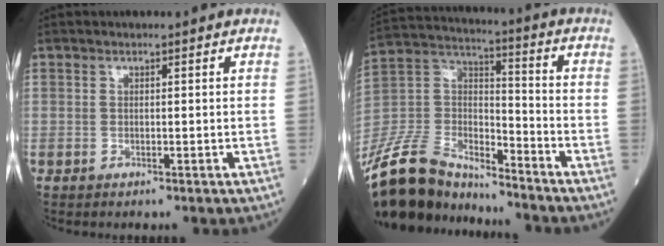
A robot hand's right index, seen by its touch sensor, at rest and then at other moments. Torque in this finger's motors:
{"motor_torque": [1.01, -1.13, 0.24, 0.12]}